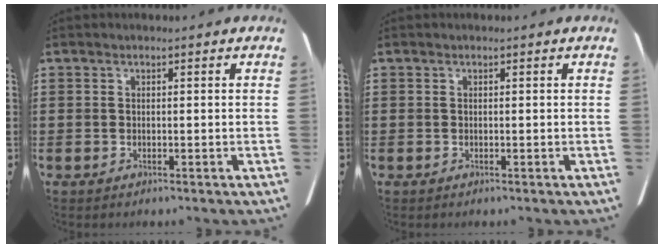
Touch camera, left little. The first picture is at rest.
{"total": 0.0}